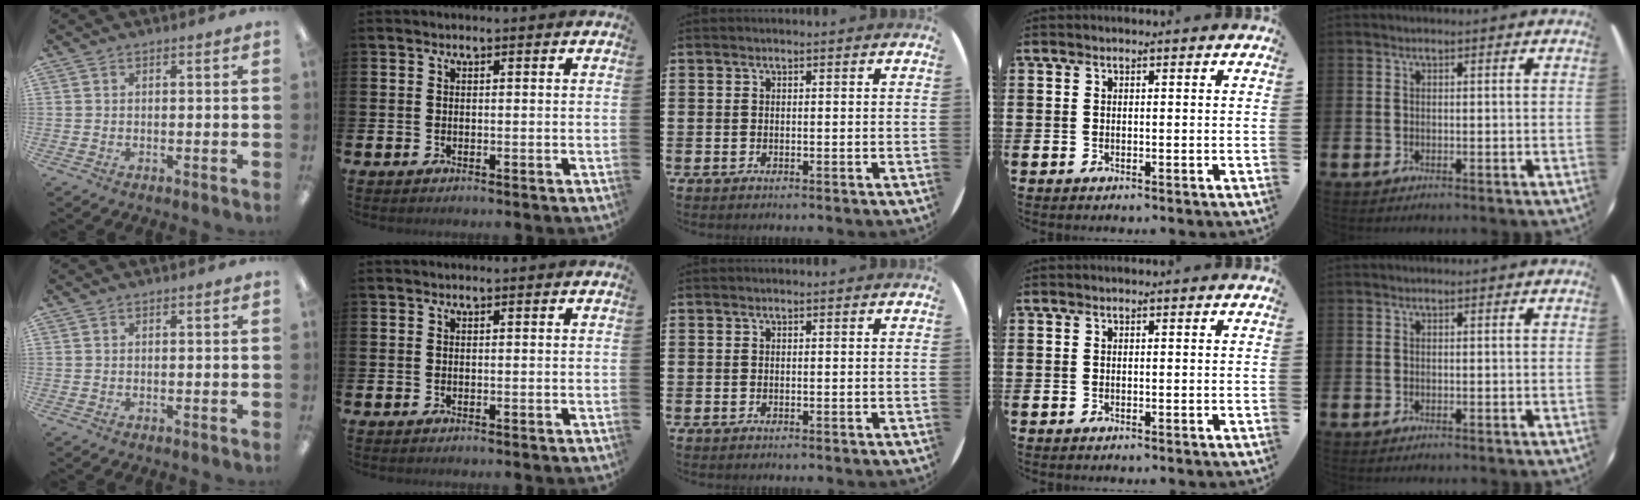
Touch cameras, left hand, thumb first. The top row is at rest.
{}